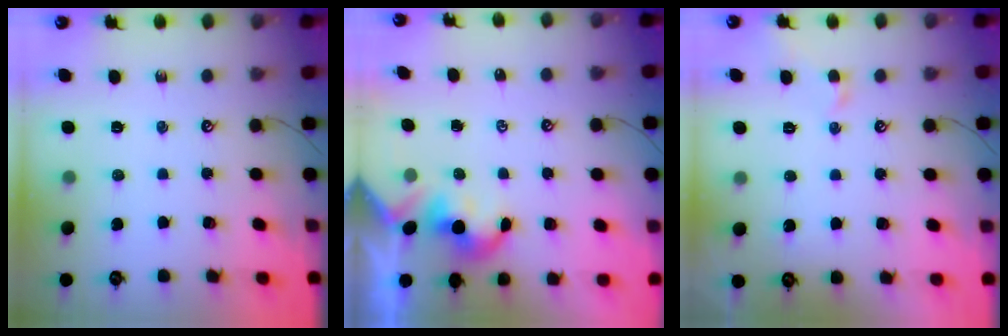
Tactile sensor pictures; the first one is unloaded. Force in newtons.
{"total": 2.1, "press": 2.1, "slide": 0.2}
{"total": 0.0}